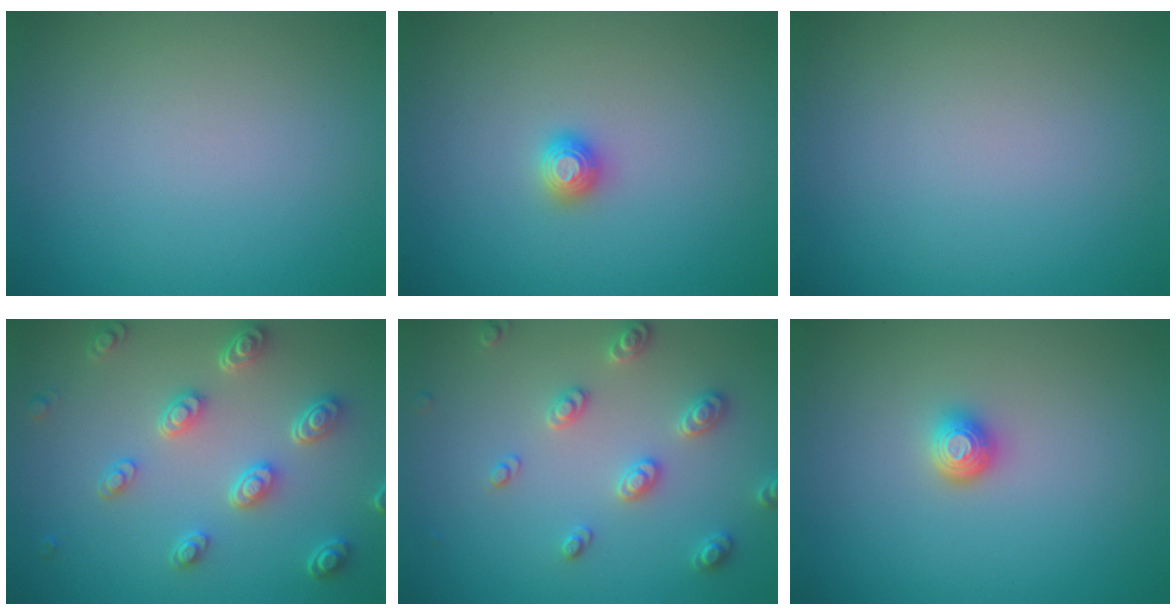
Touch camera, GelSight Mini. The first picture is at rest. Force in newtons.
{"total": 1.2, "press": 1.2, "slide": 0.1}
{"total": 0.0}
{"total": 4.7, "press": 3.7, "slide": 2.9}
{"total": 2.7, "press": 2.7, "slide": 0.4}
{"total": 1.5, "press": 1.3, "slide": 0.8}